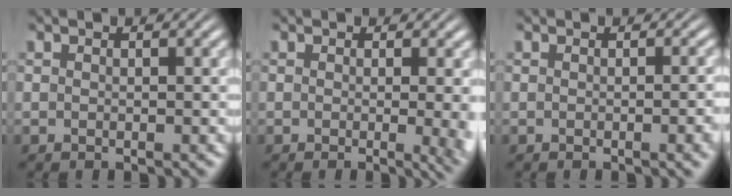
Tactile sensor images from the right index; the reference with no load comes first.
{"total": 3.5, "force": [-0.4, 0.6, 3.4], "torque": [-0.032, -0.005, -0.012]}
{"total": 1.0, "force": [-0.5, -0.2, 0.9], "torque": [-0.009, 0.005, -0.009]}